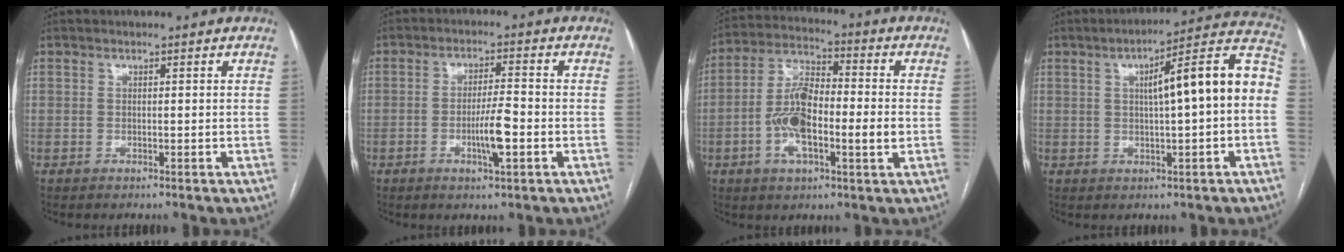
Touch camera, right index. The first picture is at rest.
{"total": 5.7, "force": [-1.8, 0.6, 5.4], "torque": [-0.099, -0.003, -0.030]}
{"total": 12.3, "force": [-1.8, 4.0, 11.5], "torque": [-0.228, 0.019, -0.036]}
{"total": 14.0, "force": [1.1, 1.3, 13.9], "torque": [-0.190, 0.041, 0.012]}